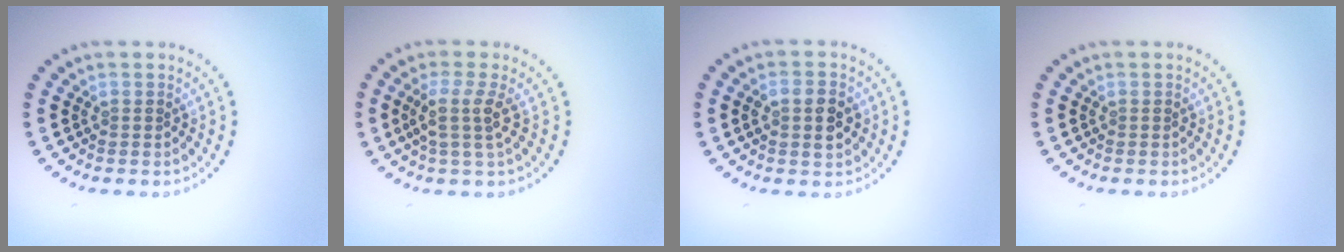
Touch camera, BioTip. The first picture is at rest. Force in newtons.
{"total": 2.4, "press": 1.8, "slide": 1.5}
{"total": 2.8, "press": 2.8, "slide": 0.3}
{"total": 0.0}